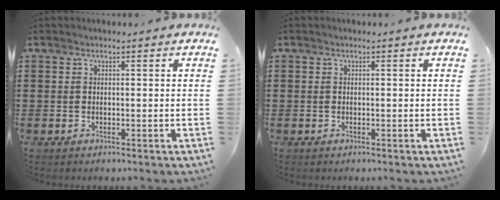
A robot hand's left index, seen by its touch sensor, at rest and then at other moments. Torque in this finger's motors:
{"motor_torque": [-0.67, 0.82, -0.04, -0.01]}